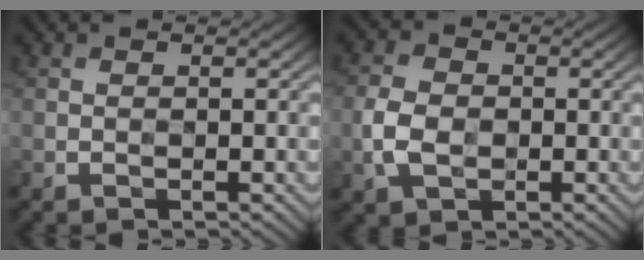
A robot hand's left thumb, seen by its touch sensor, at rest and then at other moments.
{"total": 4.9, "force": [-1.2, 3.7, 3.0], "torque": [-0.083, 0.000, -0.028]}